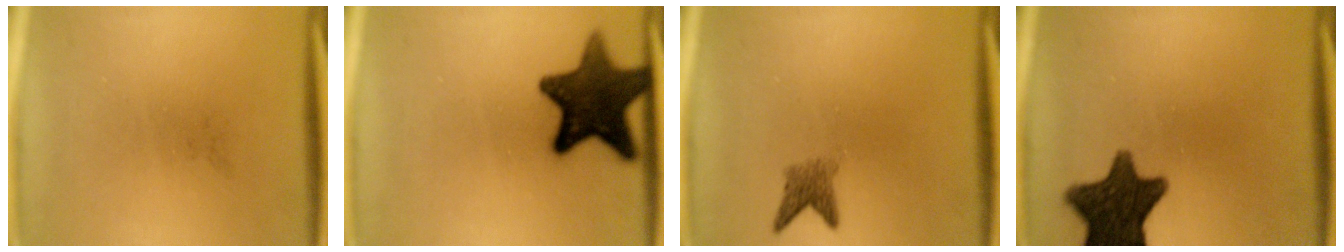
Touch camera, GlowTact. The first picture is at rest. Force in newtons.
{"total": 13.9}
{"total": 2.4}
{"total": 12.7}